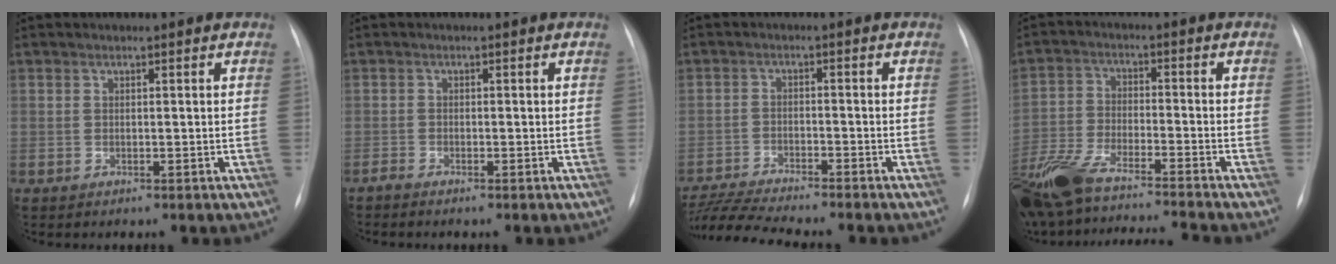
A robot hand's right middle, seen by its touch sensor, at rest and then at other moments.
{"total": 0.7, "force": [-0.6, -0.1, 0.2], "torque": [-0.004, -0.001, -0.012]}
{"total": 9.9, "force": [-9.1, -0.6, 3.8], "torque": [-0.070, -0.013, -0.155]}
{"total": 16.1, "force": [-13.8, 0.8, 8.3], "torque": [-0.177, -0.013, -0.245]}